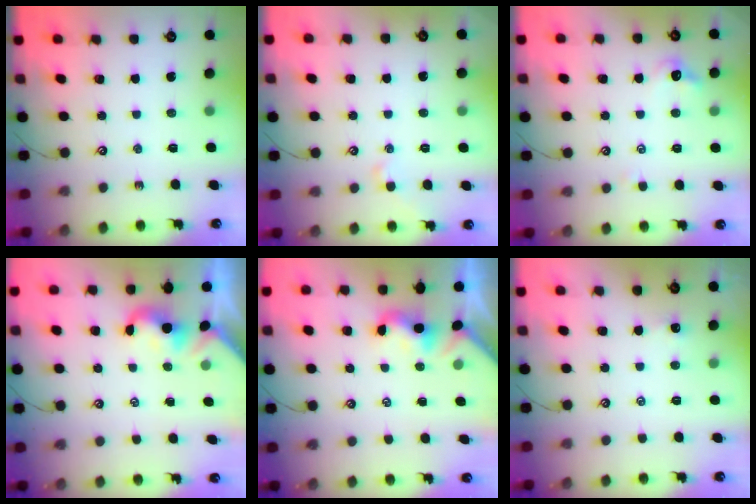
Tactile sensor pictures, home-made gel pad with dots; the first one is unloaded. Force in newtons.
{"total": 0.5, "press": 0.2, "slide": 0.5}
{"total": 2.6, "press": 2.6, "slide": 0.6}
{"total": 1.9, "press": 1.9, "slide": 0.3}
{"total": 1.7, "press": 1.7, "slide": 0.5}
{"total": 2.0, "press": 2.0, "slide": 0.4}